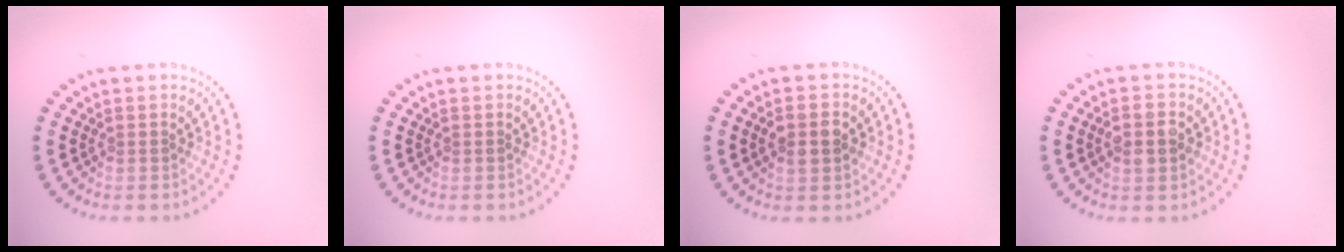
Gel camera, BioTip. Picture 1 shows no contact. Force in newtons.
{"total": 0.0}
{"total": 2.3, "press": 2.3, "slide": 0.1}
{"total": 2.8, "press": 2.8, "slide": 0.1}